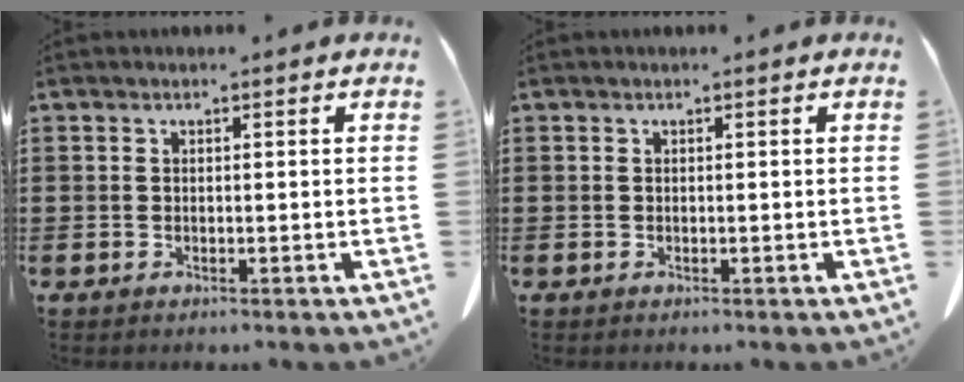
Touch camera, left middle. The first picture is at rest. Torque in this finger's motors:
{"motor_torque": [0.89, -1.25, 0.04, 0.02]}